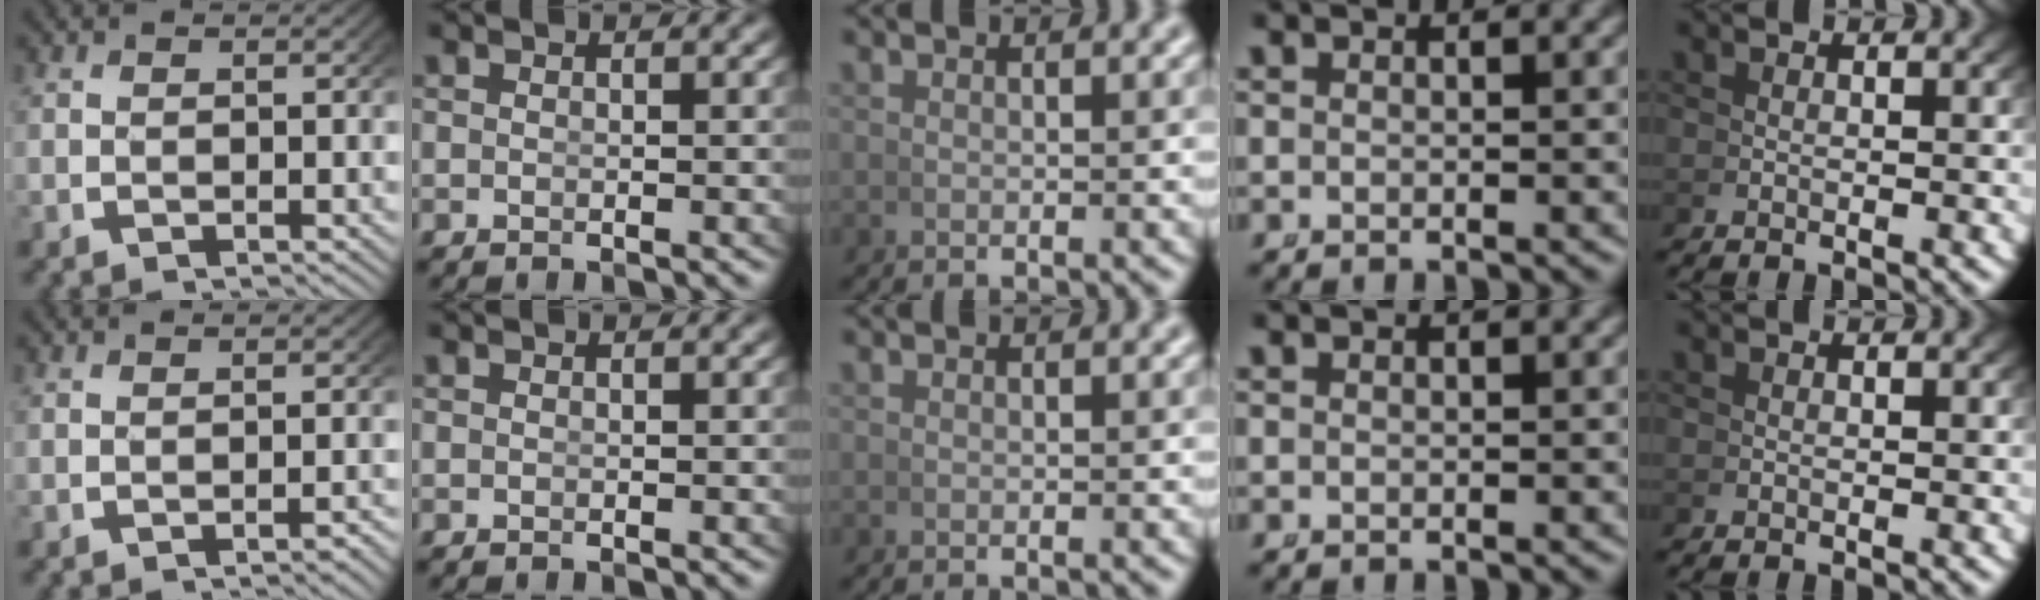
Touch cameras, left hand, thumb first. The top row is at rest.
{"thumb": {"total": 1.0, "force": [-0.9, -0.1, 0.5], "torque": [-0.009, 0.005, -0.014]}}